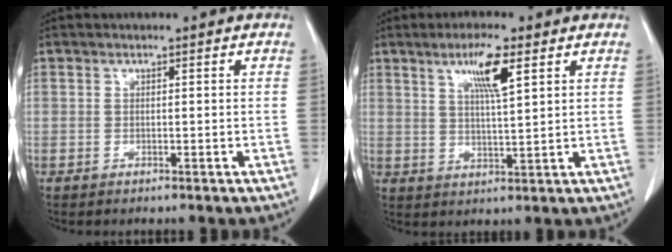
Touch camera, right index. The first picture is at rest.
{"total": 6.6, "force": [3.3, 0.4, 5.7], "torque": [-0.104, -0.001, 0.058]}